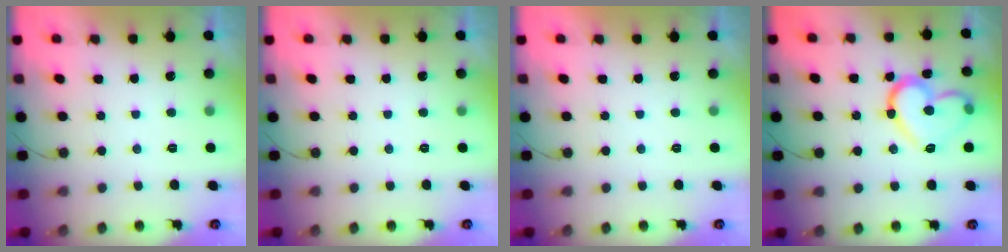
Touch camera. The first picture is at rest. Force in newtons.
{"total": 0.0}
{"total": 1.7, "press": 1.7, "slide": 0.1}
{"total": 16.5, "press": 16.5, "slide": 0.8}